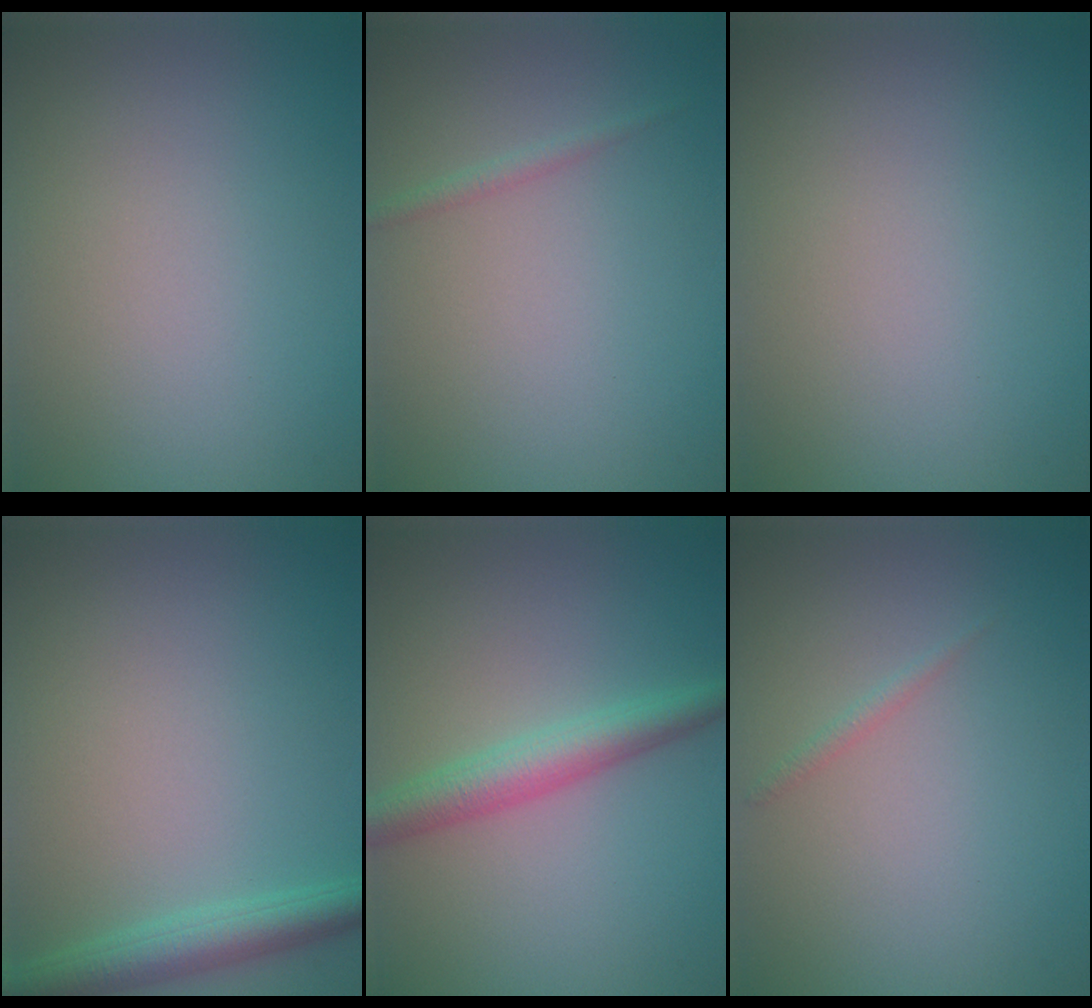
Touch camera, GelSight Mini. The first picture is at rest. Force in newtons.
{"total": 0.8, "press": 0.8, "slide": 0.0}
{"total": 0.0}
{"total": 3.4, "press": 3.4, "slide": 0.3}
{"total": 3.6, "press": 3.6, "slide": 0.1}
{"total": 0.7, "press": 0.7, "slide": 0.0}